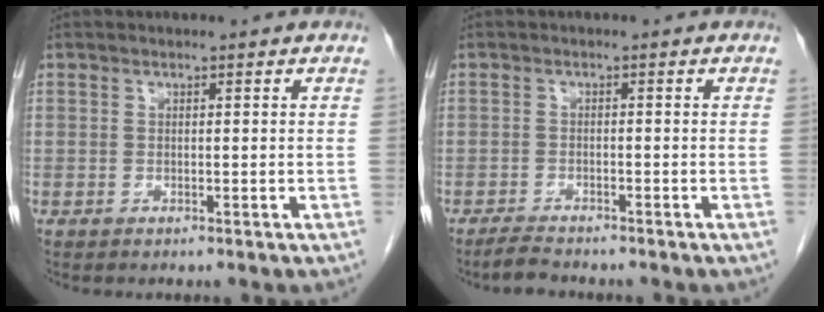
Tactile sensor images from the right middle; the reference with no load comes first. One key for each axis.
{"total": 2.6, "fx": -2.4, "fy": 0.3, "fz": 0.9, "tx": -0.025, "ty": -0.009, "tz": -0.043}